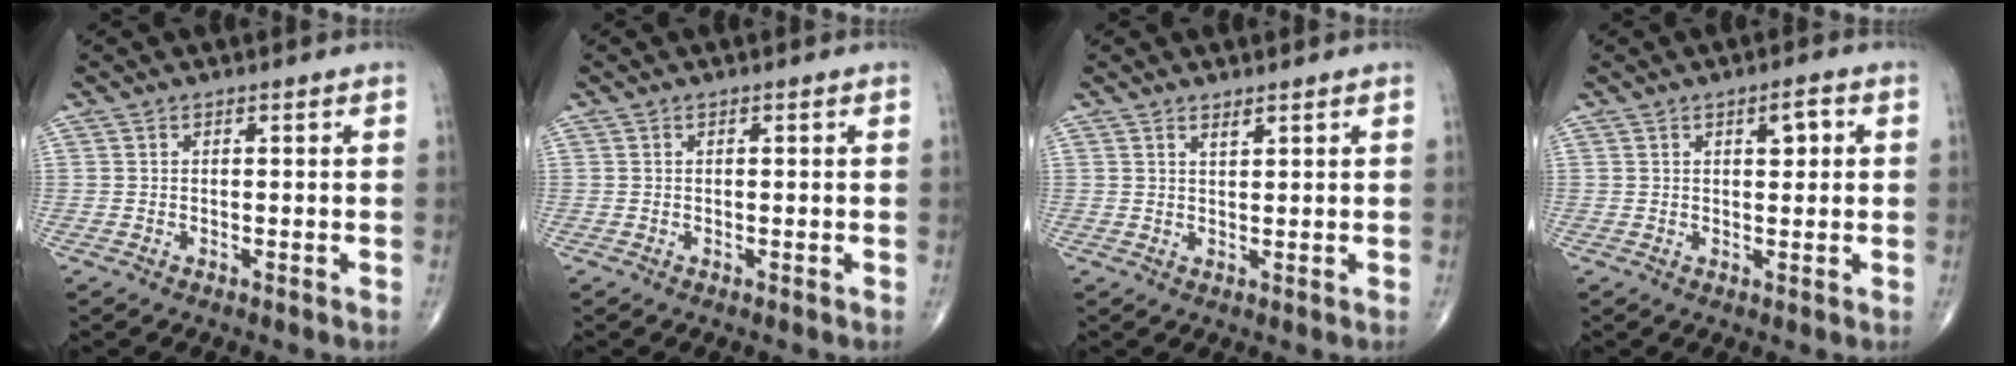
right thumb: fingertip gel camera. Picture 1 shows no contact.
{"total": 0.0}
{"total": 1.3, "force": [1.1, 0.3, 0.7], "torque": [-0.009, -0.010, 0.020]}
{"total": 3.4, "force": [1.1, 1.4, 2.9], "torque": [-0.035, -0.001, 0.014]}